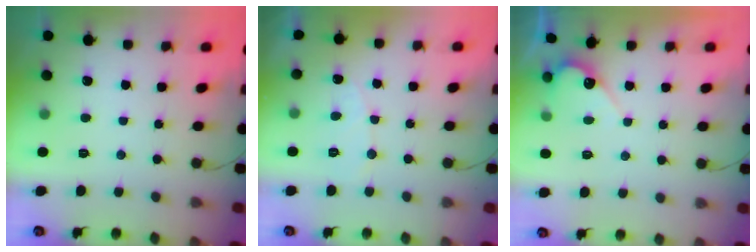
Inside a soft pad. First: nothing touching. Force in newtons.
{"total": 6.0, "press": 6.0, "slide": 0.4}
{"total": 5.0, "press": 5.0, "slide": 0.4}